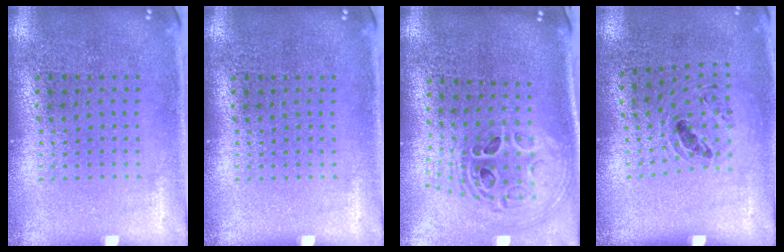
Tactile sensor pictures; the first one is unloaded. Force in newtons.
{"total": 0.0}
{"total": 1.7, "press": 1.5, "slide": 0.9}
{"total": 1.0, "press": 0.8, "slide": 0.5}